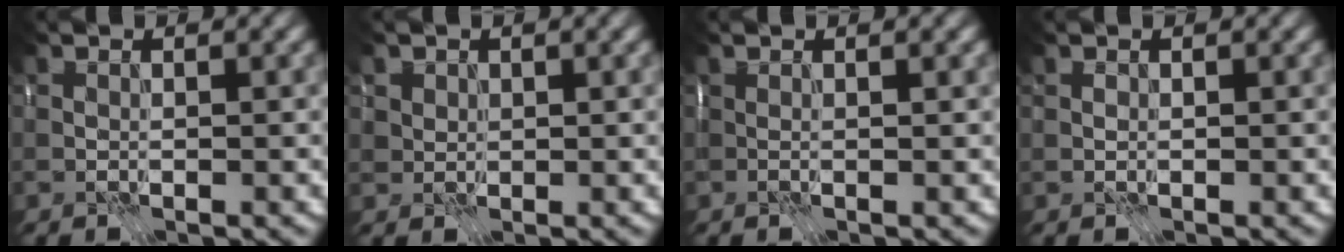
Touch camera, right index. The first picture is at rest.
{"total": 1.2, "force": [0.7, 1.0, 0.2], "torque": [-0.004, -0.005, 0.016]}
{"total": 1.1, "force": [0.6, 0.1, 0.9], "torque": [-0.007, -0.001, 0.003]}
{"total": 0.0}